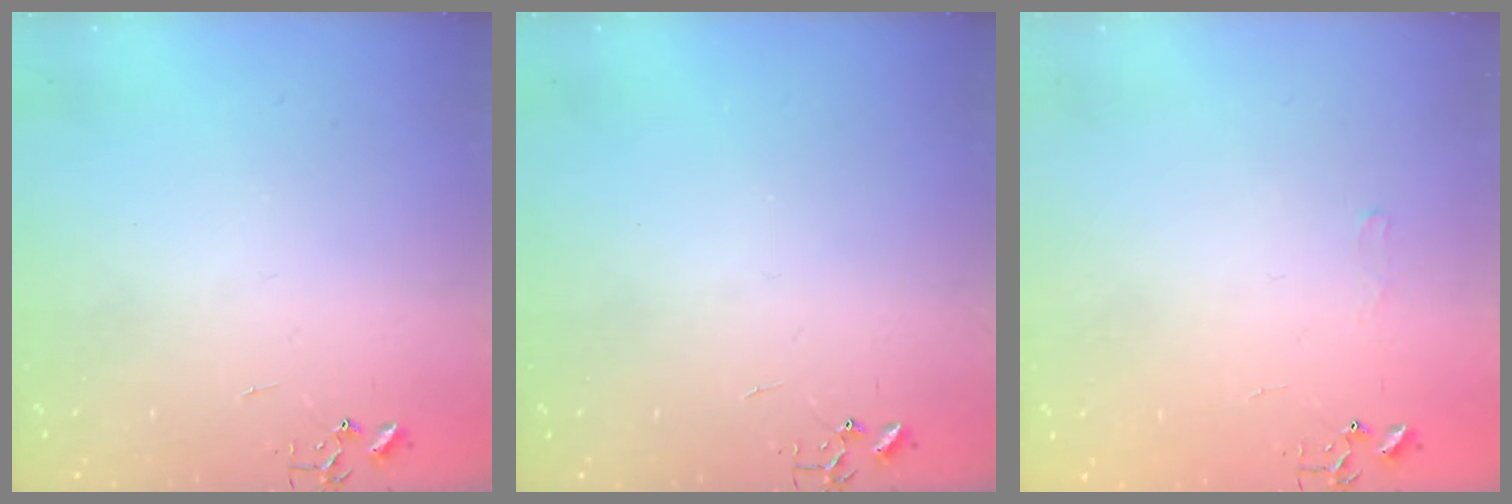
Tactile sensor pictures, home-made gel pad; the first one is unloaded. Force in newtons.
{"total": 0.0}
{"total": 6.4, "press": 6.4, "slide": 0.8}